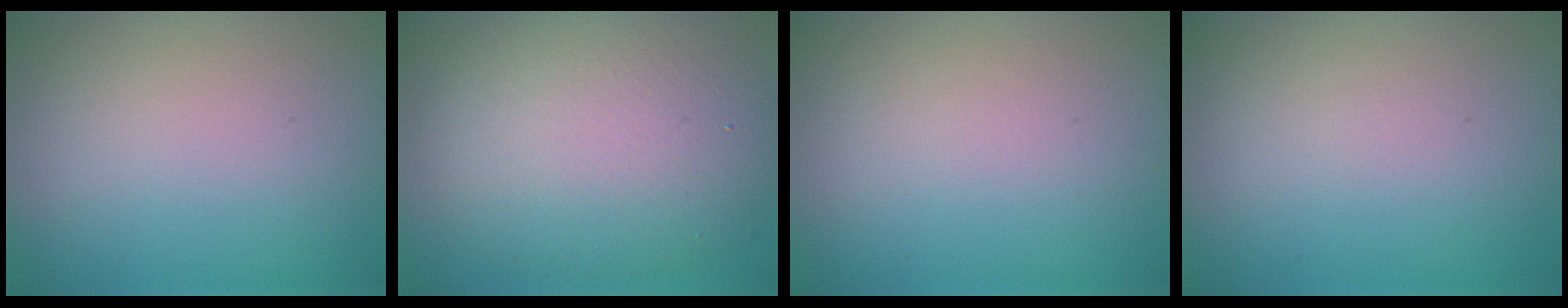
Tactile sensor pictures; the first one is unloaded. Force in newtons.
{"total": 9.5, "press": 9.5, "slide": 0.5}
{"total": 0.0}
{"total": 0.0}